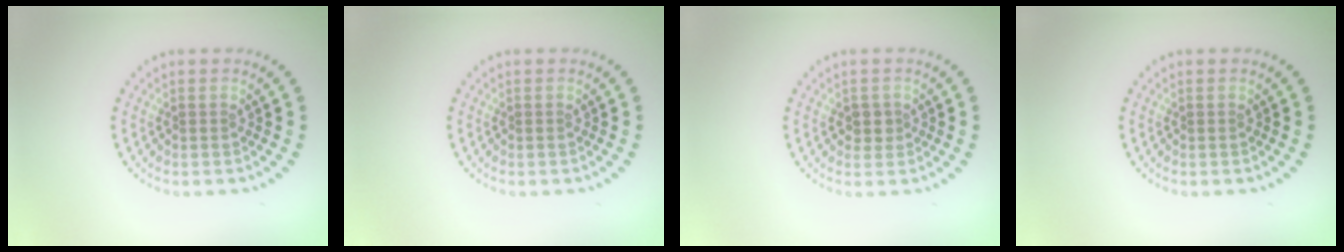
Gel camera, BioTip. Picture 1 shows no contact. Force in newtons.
{"total": 0.0}
{"total": 1.5, "press": 1.4, "slide": 0.5}
{"total": 0.0}